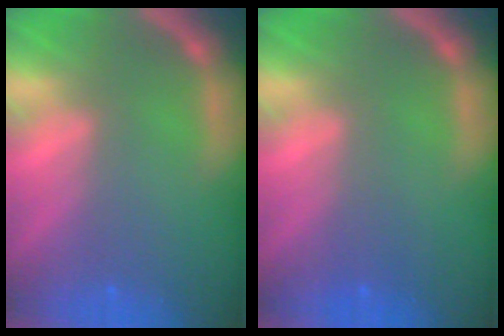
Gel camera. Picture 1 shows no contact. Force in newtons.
{"total": 1.0}